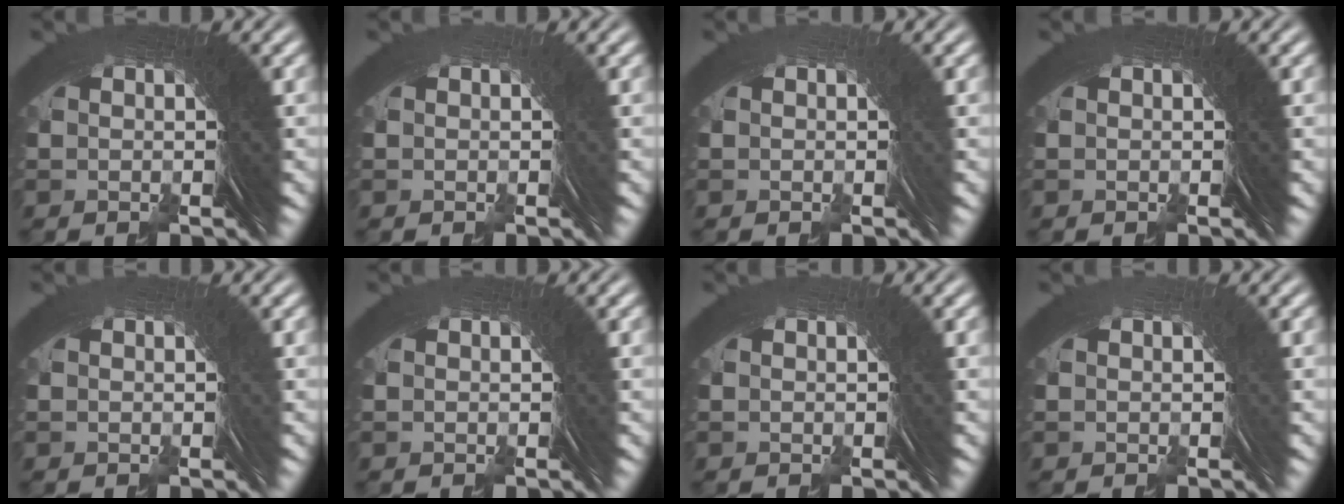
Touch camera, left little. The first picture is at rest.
{"total": 1.4, "force": [0.4, -0.4, -1.3], "torque": [0.022, 0.008, 0.003]}
{"total": 1.7, "force": [0.5, -0.5, -1.6], "torque": [0.027, 0.011, 0.004]}
{"total": 0.0}
{"total": 1.5, "force": [0.4, -0.5, -1.3], "torque": [0.022, 0.008, 0.002]}
{"total": 0.9, "force": [0.2, -0.3, -0.8], "torque": [0.014, 0.005, 0.000]}
{"total": 1.1, "force": [0.4, -0.3, -1.0], "torque": [0.017, 0.006, 0.004]}
{"total": 1.8, "force": [0.5, -0.6, -1.7], "torque": [0.028, 0.009, 0.004]}